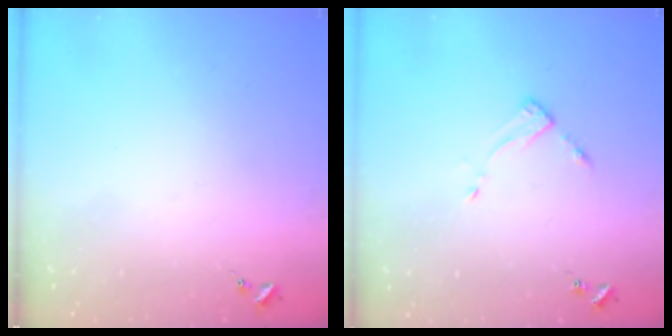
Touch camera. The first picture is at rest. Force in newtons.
{"total": 3.4, "press": 3.4, "slide": 0.4}